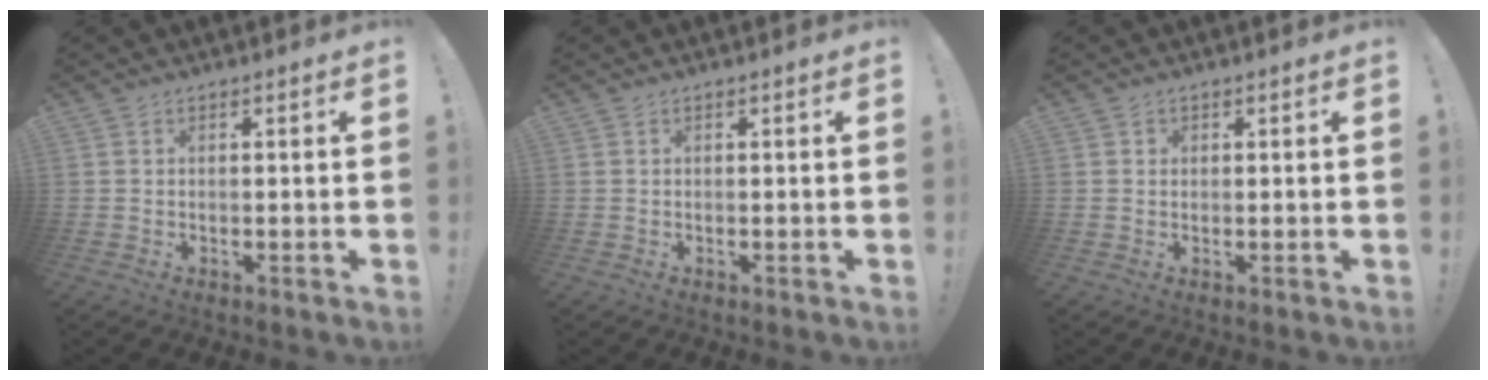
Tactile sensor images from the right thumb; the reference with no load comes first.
{"total": 0.0}
{"total": 0.9, "force": [0.4, 0.8, 0.1], "torque": [0.000, 0.000, 0.008]}